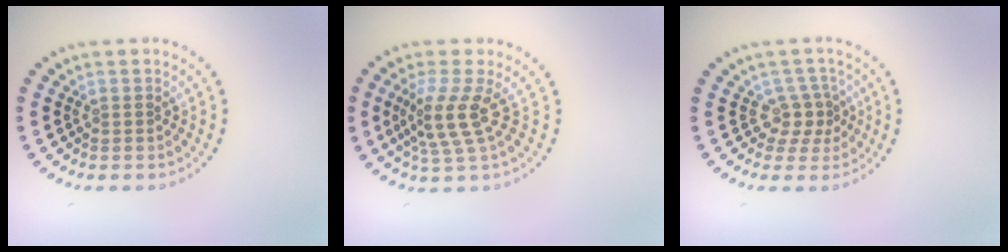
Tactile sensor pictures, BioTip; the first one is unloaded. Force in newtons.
{"total": 3.4, "press": 2.6, "slide": 2.2}
{"total": 2.4, "press": 1.9, "slide": 1.6}